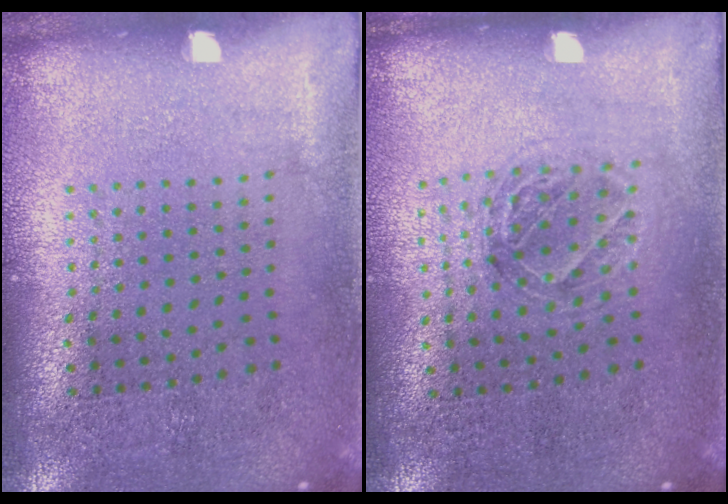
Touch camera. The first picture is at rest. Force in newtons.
{"total": 1.1, "press": 1.1, "slide": 0.4}